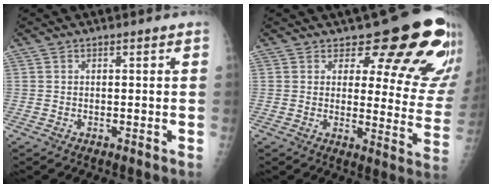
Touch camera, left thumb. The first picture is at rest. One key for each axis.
{"total": 18.1, "fx": 13.3, "fy": 7.0, "fz": 10.0, "tx": -0.070, "ty": -0.094, "tz": 0.141}